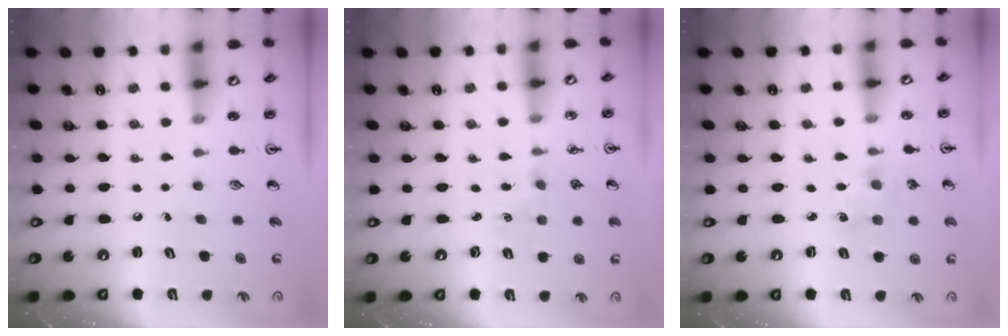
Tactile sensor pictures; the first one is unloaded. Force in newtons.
{"total": 2.7, "press": 2.7, "slide": 0.4}
{"total": 1.9, "press": 1.8, "slide": 0.3}